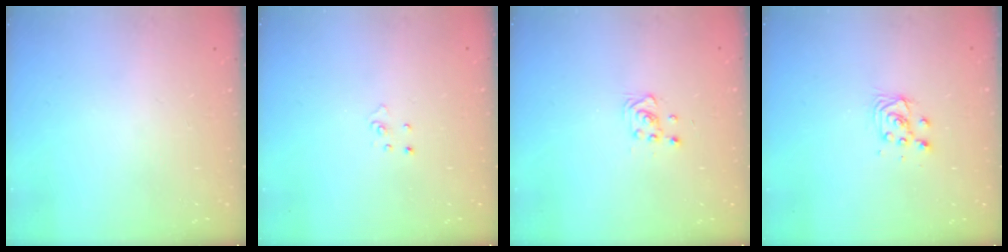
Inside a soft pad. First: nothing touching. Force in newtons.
{"total": 3.0, "press": 2.9, "slide": 0.3}
{"total": 3.7, "press": 3.6, "slide": 0.5}
{"total": 3.7, "press": 3.7, "slide": 0.3}